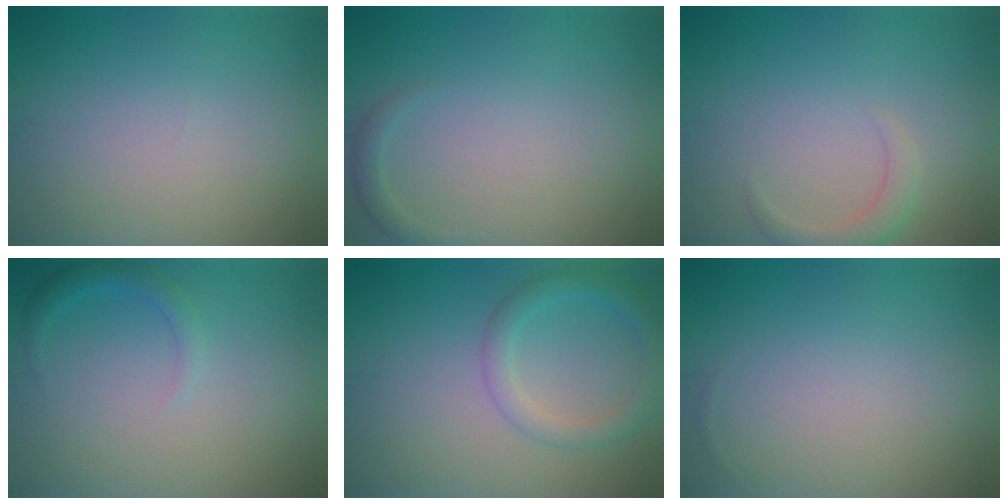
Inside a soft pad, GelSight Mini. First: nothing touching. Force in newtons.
{"total": 1.2, "press": 1.1, "slide": 0.1}
{"total": 2.2, "press": 2.2, "slide": 0.2}
{"total": 1.6, "press": 1.6, "slide": 0.1}
{"total": 3.1, "press": 3.1, "slide": 0.3}
{"total": 0.0}